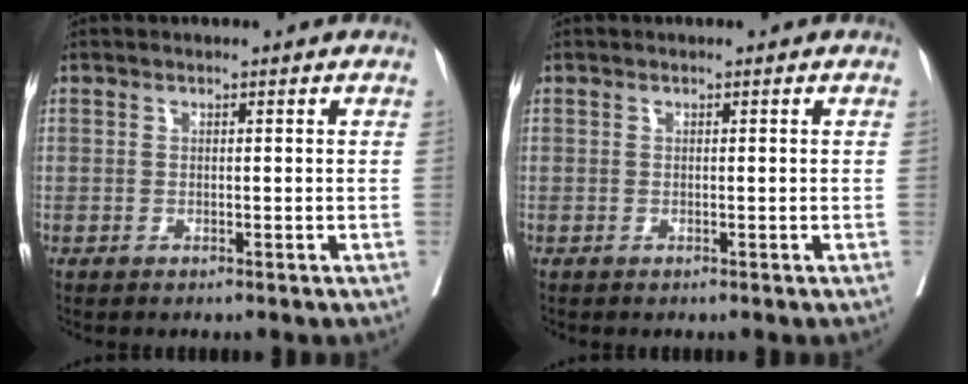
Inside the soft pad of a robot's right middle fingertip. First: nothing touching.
{"total": 0.0}